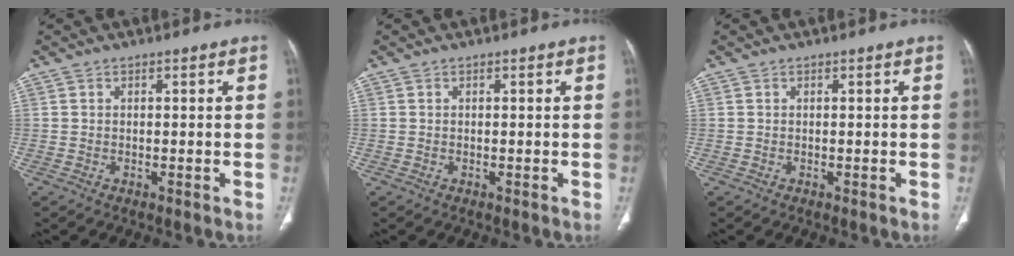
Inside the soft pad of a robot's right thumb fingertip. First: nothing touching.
{"total": 0.0}
{"total": 0.0}